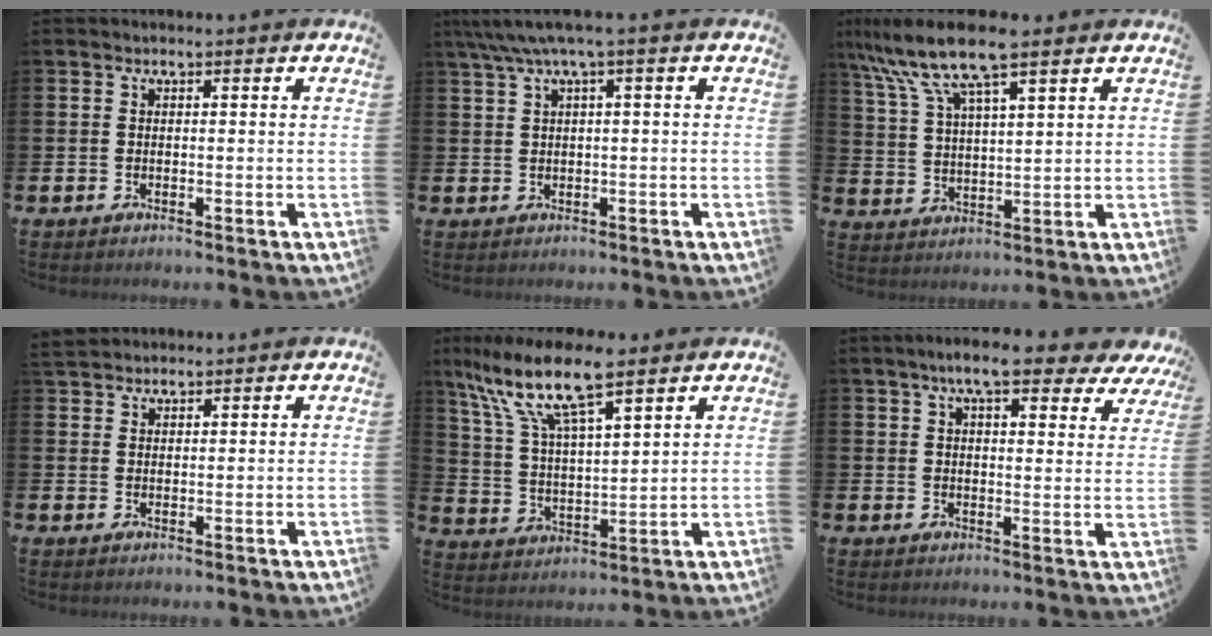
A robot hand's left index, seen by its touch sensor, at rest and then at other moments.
{"total": 3.5, "force": [1.4, 0.0, 3.1], "torque": [-0.062, -0.001, 0.025]}
{"total": 10.0, "force": [7.8, 1.9, 5.9], "torque": [-0.138, -0.020, 0.140]}
{"total": 2.6, "force": [2.4, 0.8, -0.1], "torque": [0.008, -0.008, 0.043]}
{"total": 11.4, "force": [8.6, 3.0, 6.9], "torque": [-0.155, -0.030, 0.149]}
{"total": 8.0, "force": [6.6, 1.9, 4.1], "torque": [-0.076, -0.019, 0.113]}